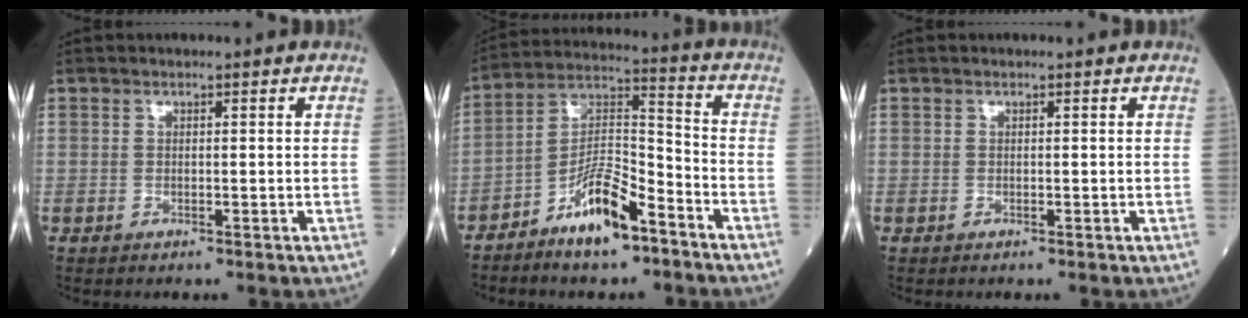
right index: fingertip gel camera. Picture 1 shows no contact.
{"total": 10.5, "force": [-6.8, 2.6, 7.6], "torque": [-0.143, 0.008, -0.124]}
{"total": 0.0}